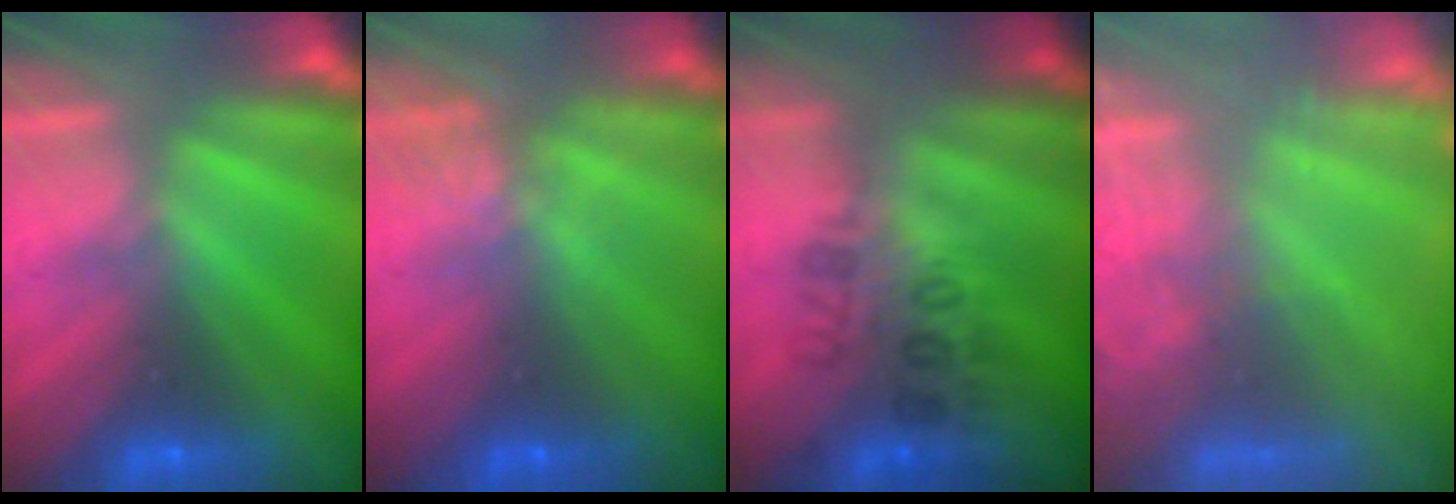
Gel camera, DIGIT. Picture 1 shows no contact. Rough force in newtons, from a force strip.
{"total": 3.9}
{"total": 2.9}
{"total": 7.0}